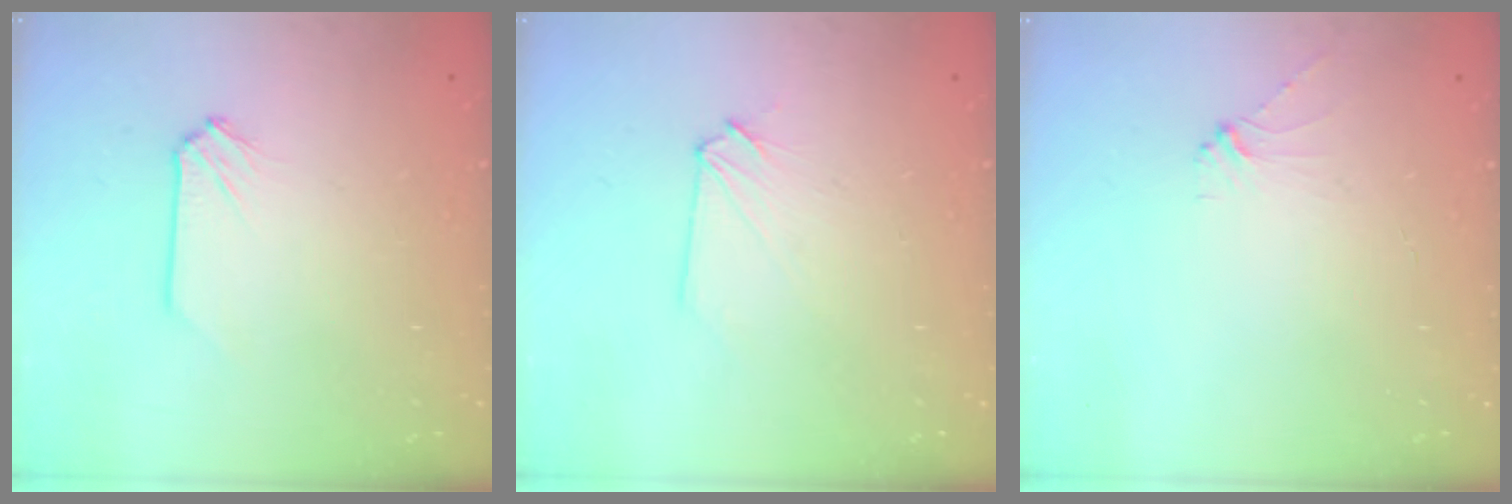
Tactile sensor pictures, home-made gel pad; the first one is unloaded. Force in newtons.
{"total": 2.5, "press": 2.4, "slide": 0.4}
{"total": 3.3, "press": 3.3, "slide": 0.6}